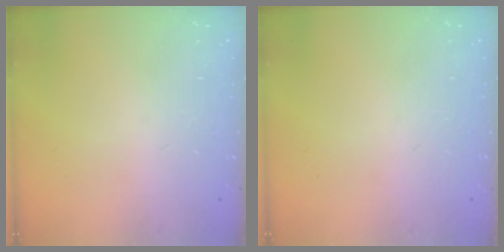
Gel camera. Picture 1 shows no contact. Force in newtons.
{"total": 0.0}